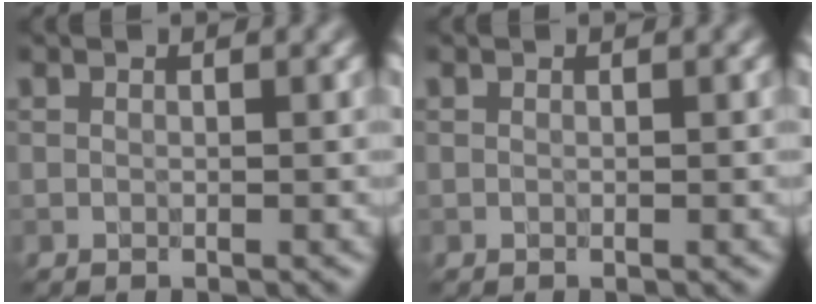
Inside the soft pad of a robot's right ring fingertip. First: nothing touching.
{"total": 0.0}